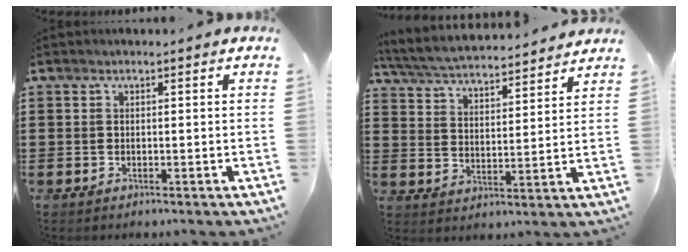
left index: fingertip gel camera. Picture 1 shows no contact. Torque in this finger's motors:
{"motor_torque": [2.14, 0.00, 1.05, 0.21]}